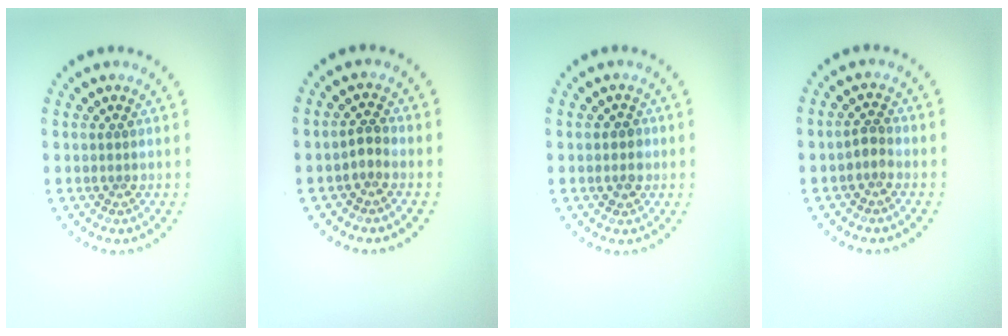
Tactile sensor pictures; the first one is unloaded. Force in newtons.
{"total": 1.0, "press": 0.9, "slide": 0.5}
{"total": 1.4, "press": 1.3, "slide": 0.5}
{"total": 1.0, "press": 0.9, "slide": 0.4}